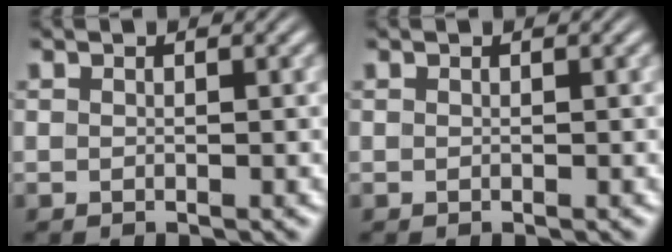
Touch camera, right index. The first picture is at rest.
{"total": 0.0}